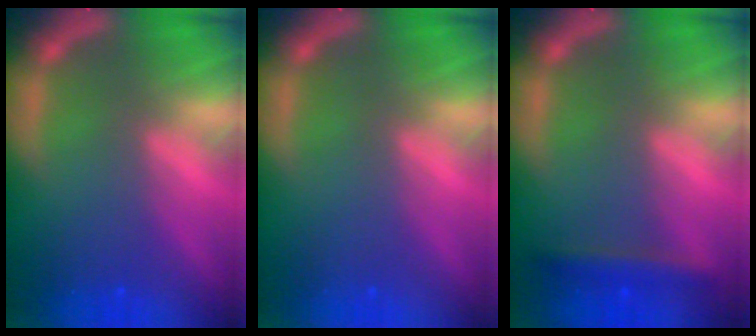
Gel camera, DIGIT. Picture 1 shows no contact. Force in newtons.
{"total": 0.0}
{"total": 2.4}